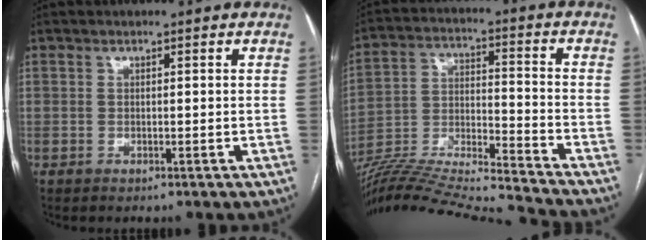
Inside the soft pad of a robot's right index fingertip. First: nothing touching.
{"total": 23.3, "force": [-21.8, -1.1, 8.0], "torque": [-0.173, -0.026, -0.353]}